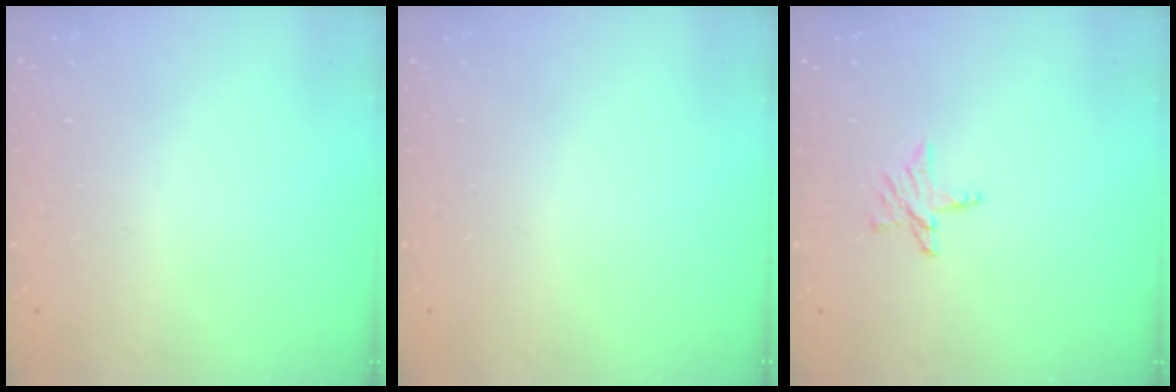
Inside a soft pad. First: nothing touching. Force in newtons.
{"total": 0.0}
{"total": 5.4, "press": 5.4, "slide": 0.5}